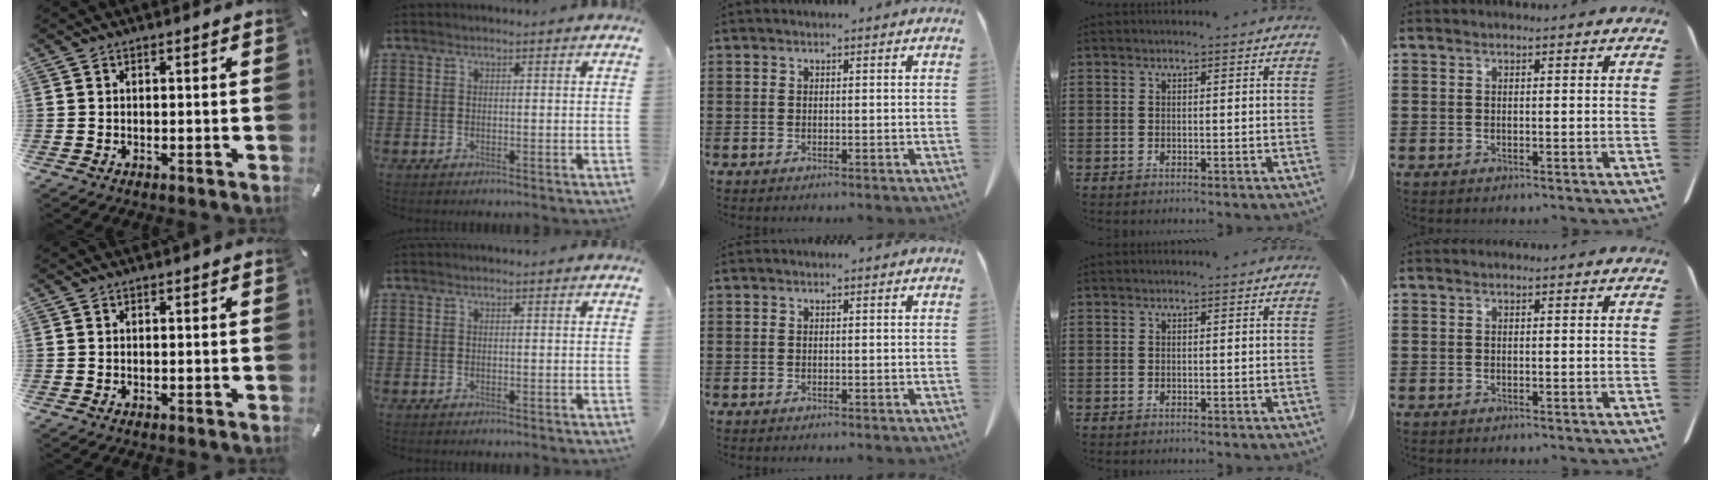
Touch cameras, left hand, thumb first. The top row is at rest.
{}